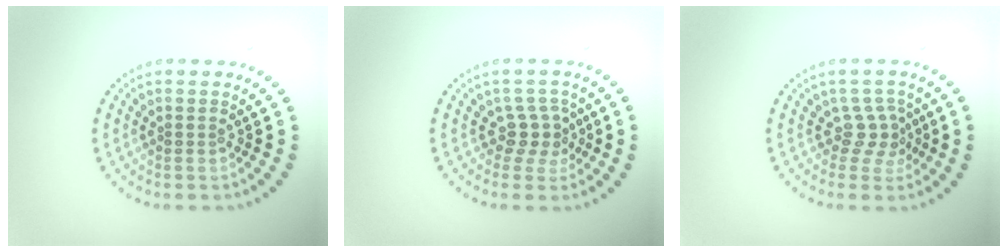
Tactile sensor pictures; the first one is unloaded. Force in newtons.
{"total": 2.2, "press": 1.6, "slide": 1.5}
{"total": 2.2, "press": 1.6, "slide": 1.6}